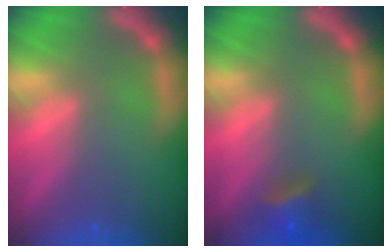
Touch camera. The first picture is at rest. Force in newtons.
{"total": 2.9}